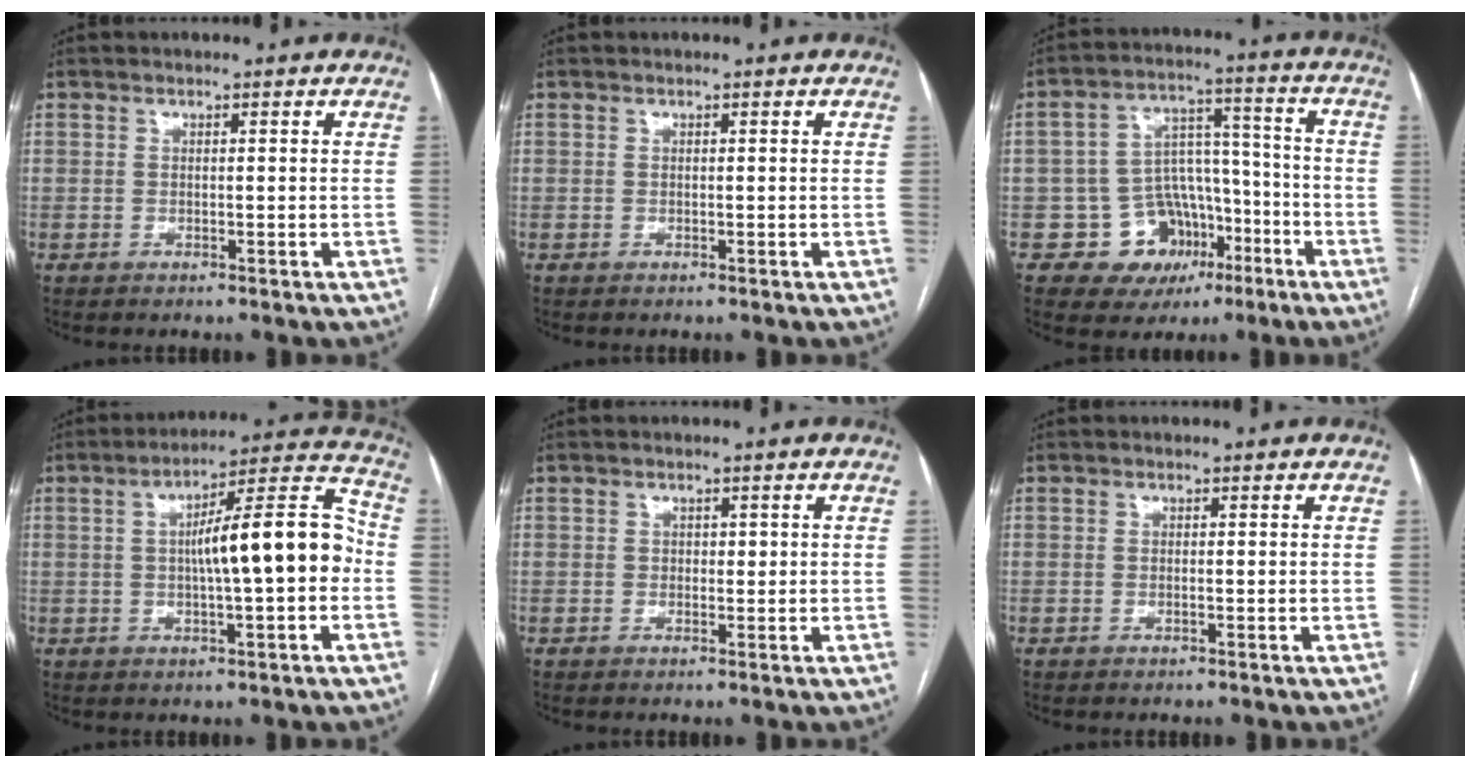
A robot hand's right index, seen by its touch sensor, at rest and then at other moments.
{"total": 0.0}
{"total": 10.6, "force": [-4.9, 8.8, 3.4], "torque": [-0.033, 0.045, -0.065]}
{"total": 13.7, "force": [-0.5, 1.9, 13.5], "torque": [-0.203, 0.035, -0.009]}
{"total": 1.0, "force": [0.2, 0.8, 0.7], "torque": [-0.004, 0.003, 0.002]}
{"total": 0.0}